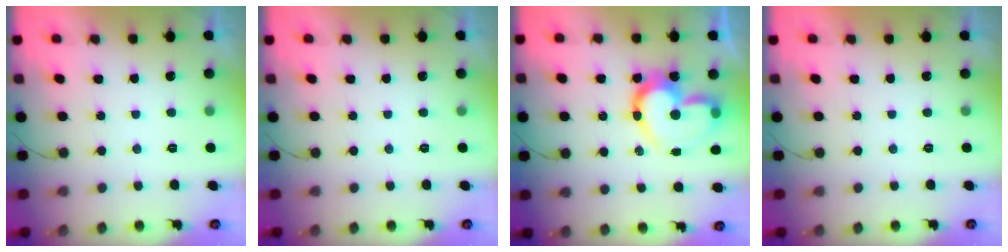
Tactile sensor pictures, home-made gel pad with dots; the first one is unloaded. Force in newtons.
{"total": 0.0}
{"total": 18.3, "press": 18.2, "slide": 1.3}
{"total": 1.7, "press": 1.7, "slide": 0.1}